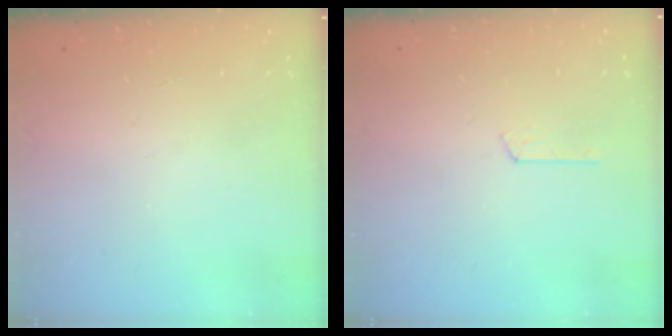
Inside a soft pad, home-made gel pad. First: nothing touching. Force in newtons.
{"total": 2.9, "press": 2.9, "slide": 0.3}